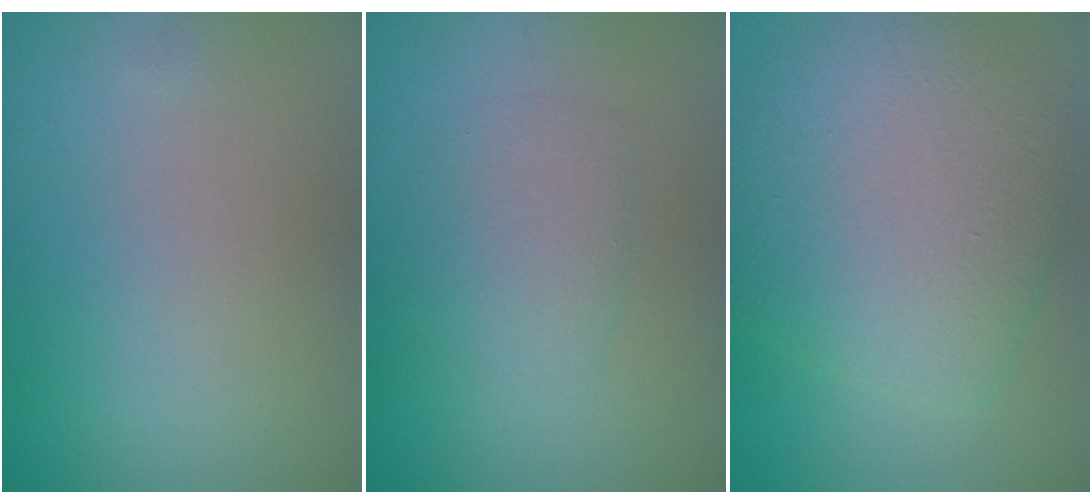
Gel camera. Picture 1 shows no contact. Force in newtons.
{"total": 2.4, "press": 2.4, "slide": 0.2}
{"total": 9.3, "press": 9.3, "slide": 0.3}